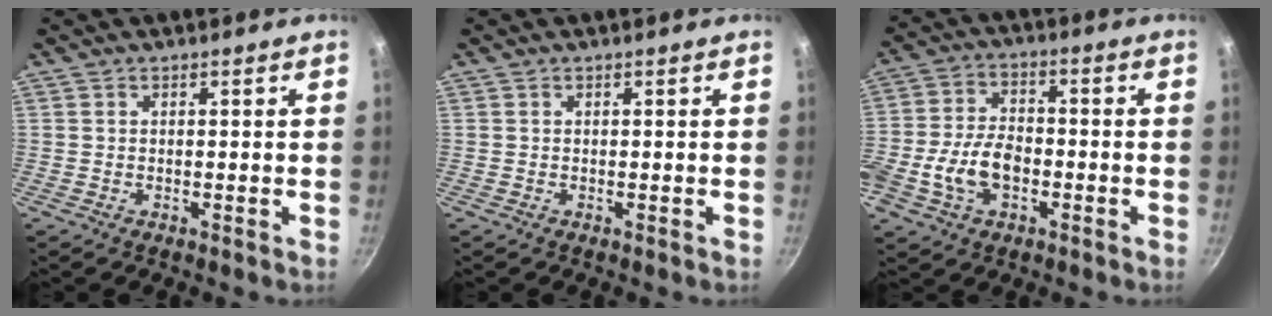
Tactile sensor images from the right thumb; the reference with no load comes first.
{"total": 0.0}
{"total": 10.8, "force": [-3.1, 6.9, 7.7], "torque": [-0.136, 0.029, -0.064]}